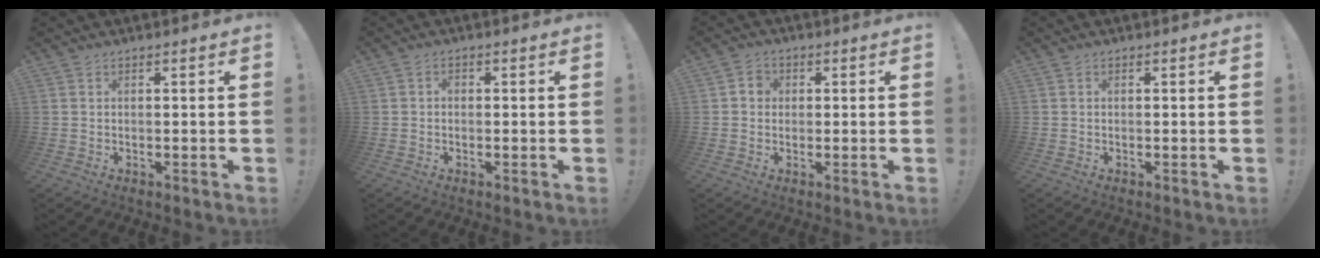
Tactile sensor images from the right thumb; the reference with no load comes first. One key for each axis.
{"total": 1.2, "fx": -0.6, "fy": 0.9, "fz": 0.6, "tx": -0.013, "ty": 0.006, "tz": -0.011}
{"total": 3.4, "fx": 0.0, "fy": 3.2, "fz": 1.3, "tx": -0.022, "ty": 0.008, "tz": 0.001}
{"total": 0.0}